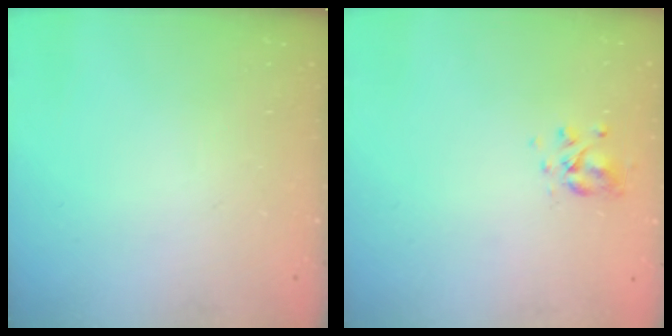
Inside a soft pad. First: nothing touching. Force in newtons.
{"total": 3.7, "press": 3.4, "slide": 1.7}